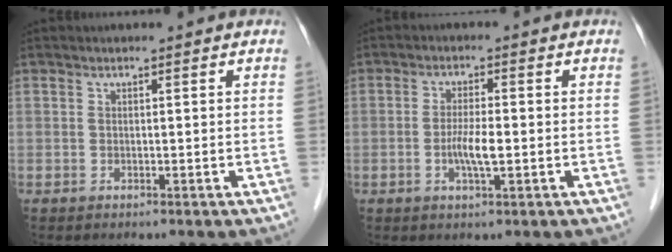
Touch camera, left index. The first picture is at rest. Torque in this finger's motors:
{"motor_torque": [0.85, 0.62, 0.25, 0.08]}